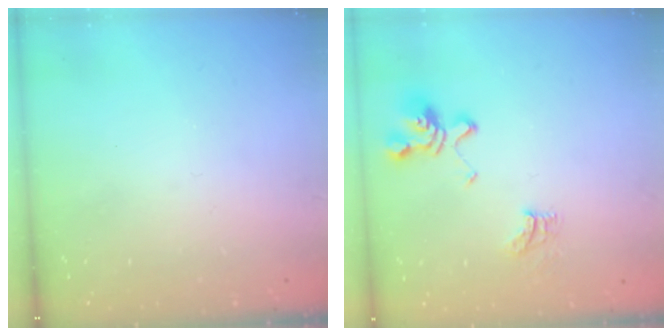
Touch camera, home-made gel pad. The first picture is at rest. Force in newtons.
{"total": 7.2, "press": 7.1, "slide": 1.2}